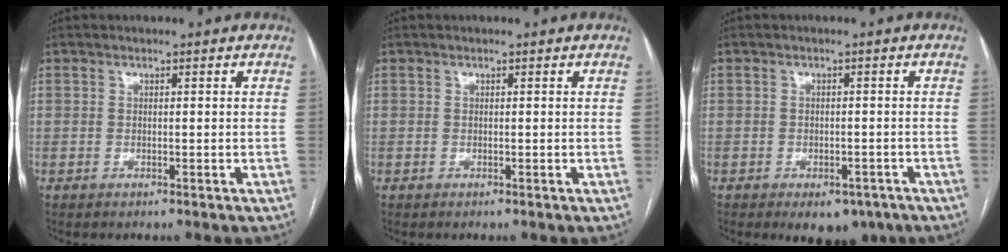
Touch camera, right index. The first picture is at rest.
{"total": 0.0}
{"total": 5.9, "force": [-3.9, 3.5, 2.7], "torque": [-0.016, 0.003, -0.046]}